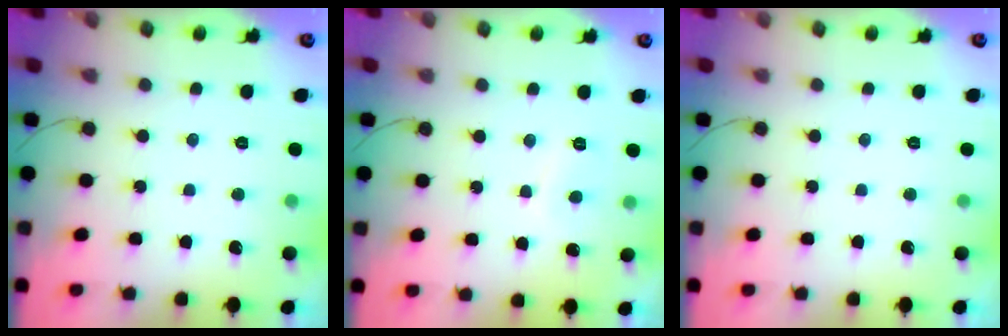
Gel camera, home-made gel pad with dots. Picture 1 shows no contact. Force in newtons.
{"total": 2.7, "press": 2.6, "slide": 0.8}
{"total": 0.0}